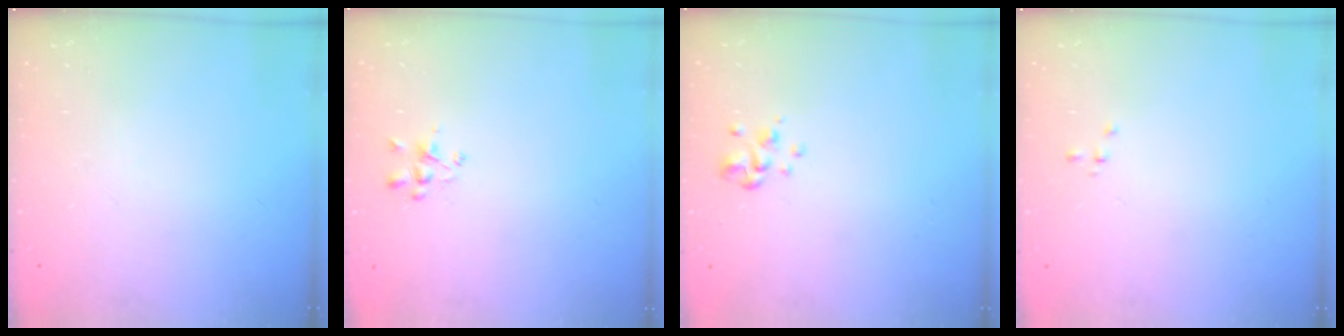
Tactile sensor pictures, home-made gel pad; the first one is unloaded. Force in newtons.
{"total": 1.8, "press": 1.7, "slide": 0.7}
{"total": 2.4, "press": 2.3, "slide": 0.6}
{"total": 0.0}